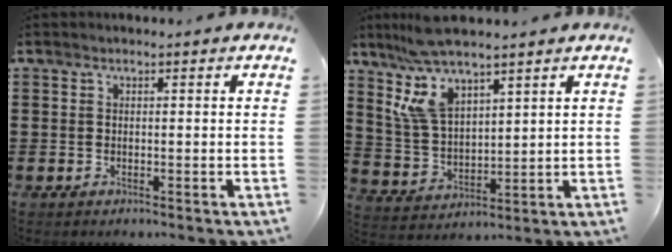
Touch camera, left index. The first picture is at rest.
{"total": 8.6, "force": [5.9, 2.9, 5.5], "torque": [-0.131, -0.011, 0.110]}